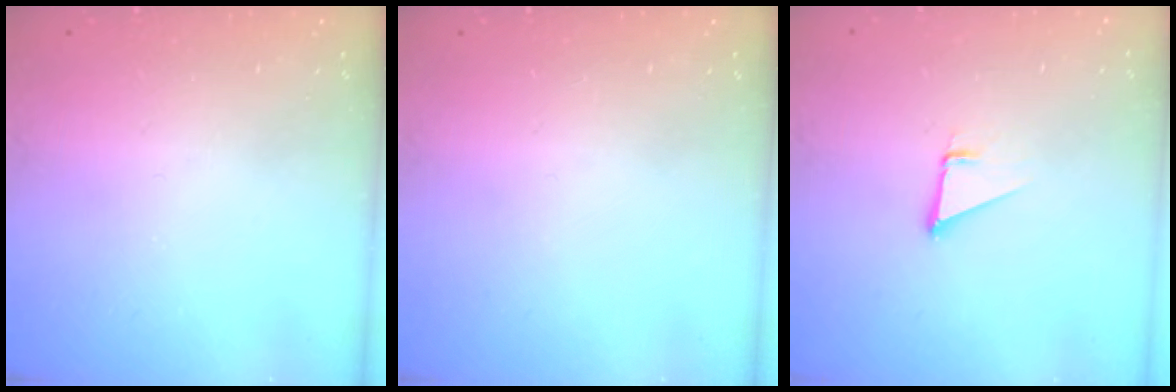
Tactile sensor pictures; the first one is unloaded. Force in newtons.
{"total": 0.0}
{"total": 1.9, "press": 1.9, "slide": 0.0}